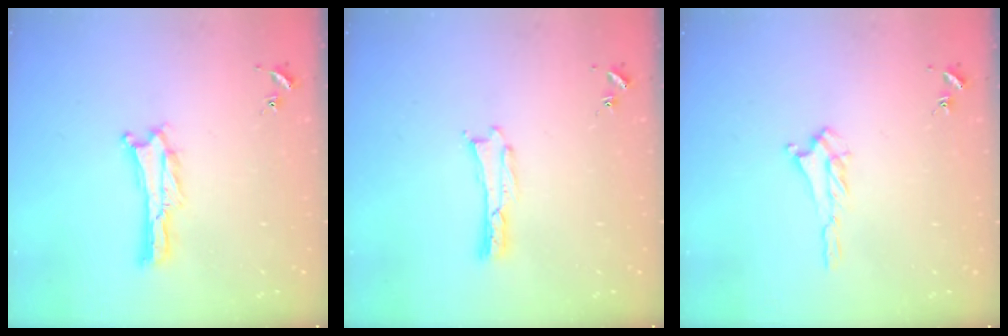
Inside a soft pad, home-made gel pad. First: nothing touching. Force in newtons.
{"total": 0.0}
{"total": 2.0, "press": 2.0, "slide": 0.5}